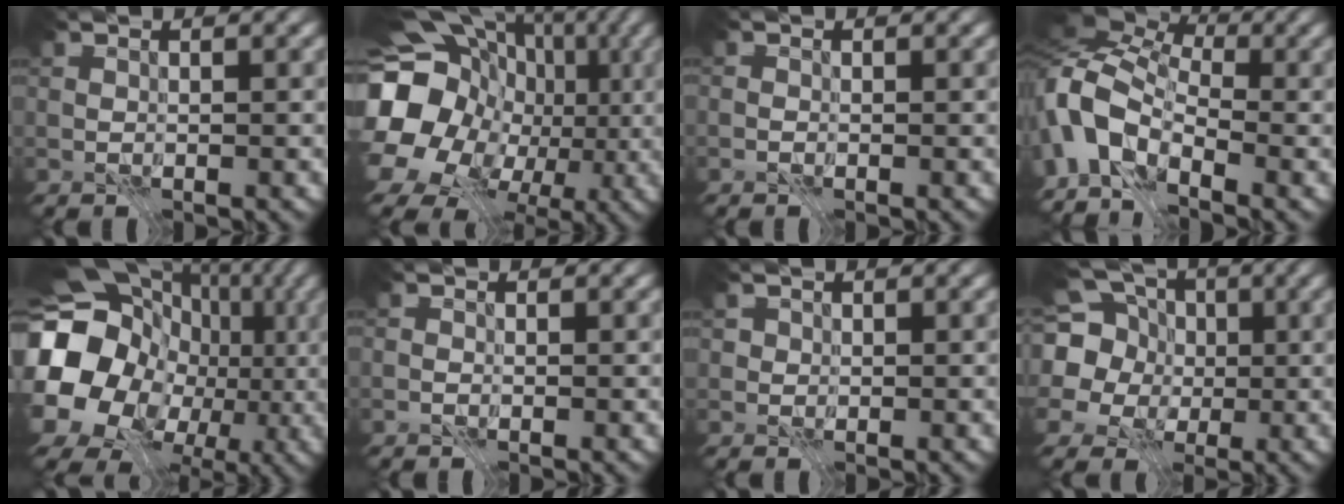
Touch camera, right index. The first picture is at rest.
{"total": 20.3, "force": [-1.0, 17.2, 10.7], "torque": [-0.208, 0.001, -0.039]}
{"total": 0.6, "force": [-0.4, 0.4, 0.2], "torque": [0.003, 0.001, -0.009]}
{"total": 9.3, "force": [-1.8, 5.8, 7.0], "torque": [-0.163, 0.002, -0.047]}
{"total": 20.5, "force": [-1.2, 18.4, 9.0], "torque": [-0.186, -0.008, -0.037]}
{"total": 0.9, "force": [-0.4, 0.7, 0.3], "torque": [0.006, 0.005, -0.012]}
{"total": 1.2, "force": [0.4, 1.1, 0.3], "torque": [-0.002, -0.001, 0.013]}
{"total": 12.3, "force": [2.9, 10.6, 5.5], "torque": [-0.152, 0.024, 0.016]}